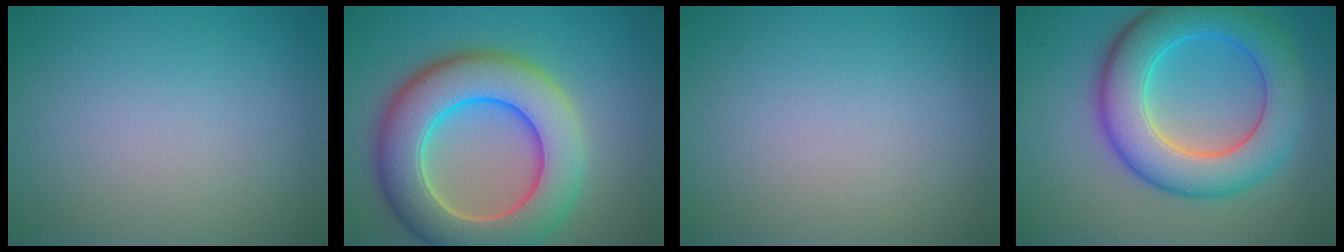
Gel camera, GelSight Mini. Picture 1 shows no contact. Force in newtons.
{"total": 10.7, "press": 10.7, "slide": 0.8}
{"total": 0.0}
{"total": 8.9, "press": 8.9, "slide": 0.2}